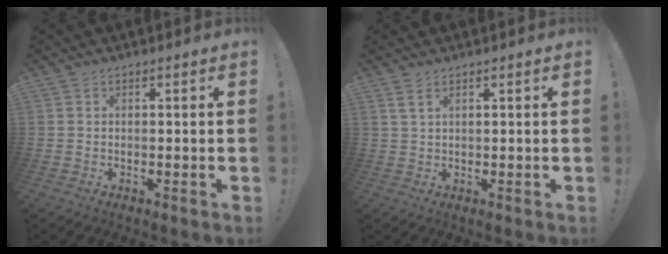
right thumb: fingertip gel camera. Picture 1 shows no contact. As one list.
[{"total": 2.7, "force": [1.5, 0.8, 2.0], "torque": [-0.036, -0.003, 0.026]}]